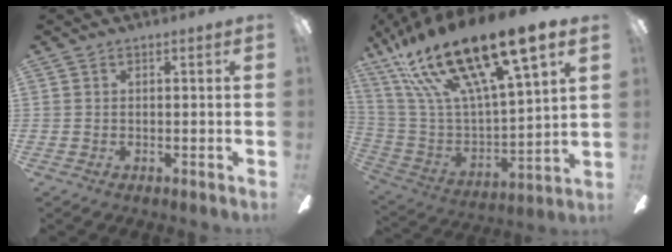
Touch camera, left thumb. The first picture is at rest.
{"total": 26.1, "force": [17.3, 6.8, 18.2], "torque": [-0.363, -0.107, 0.281]}